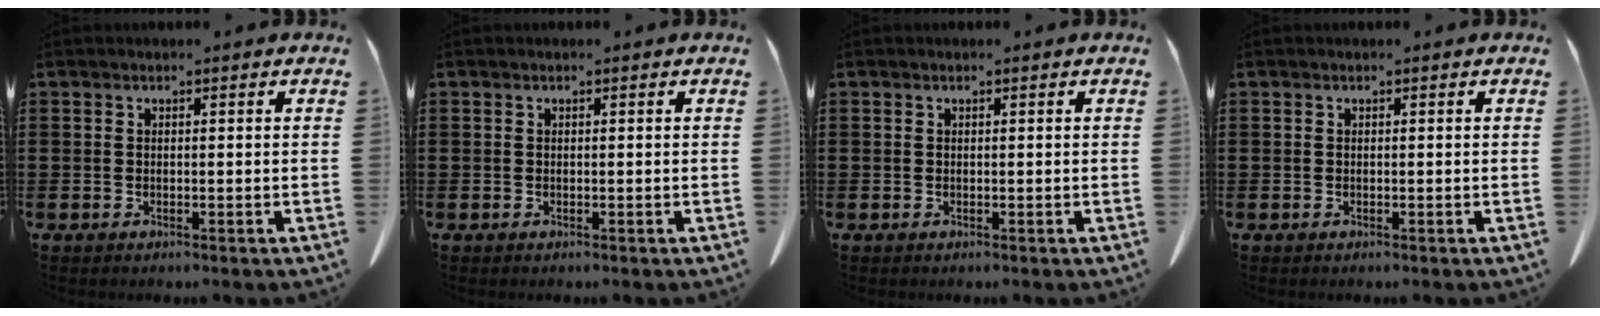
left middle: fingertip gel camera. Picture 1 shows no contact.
{"total": 0.0}
{"total": 0.0}
{"total": 0.0}